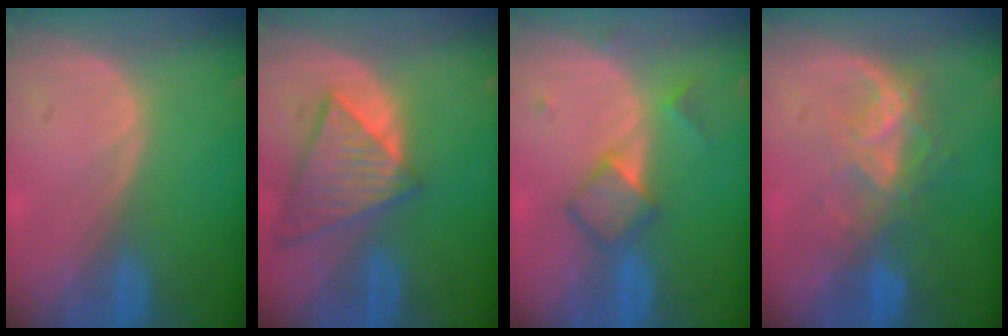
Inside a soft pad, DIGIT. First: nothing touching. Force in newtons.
{"total": 8.4, "press": 7.4, "slide": 4.1}
{"total": 4.9, "press": 4.7, "slide": 1.3}
{"total": 6.8, "press": 6.2, "slide": 2.8}